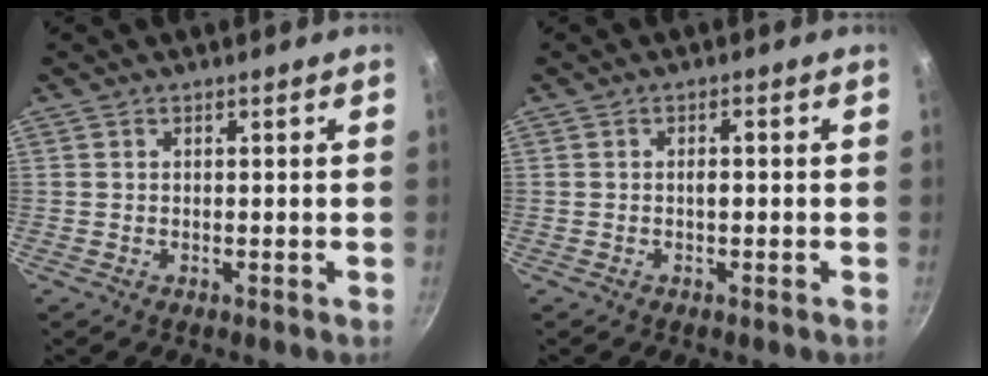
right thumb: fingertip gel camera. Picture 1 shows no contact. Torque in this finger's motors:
{"motor_torque": [0.17, 0.40, 0.31, 0.27, 0.06]}